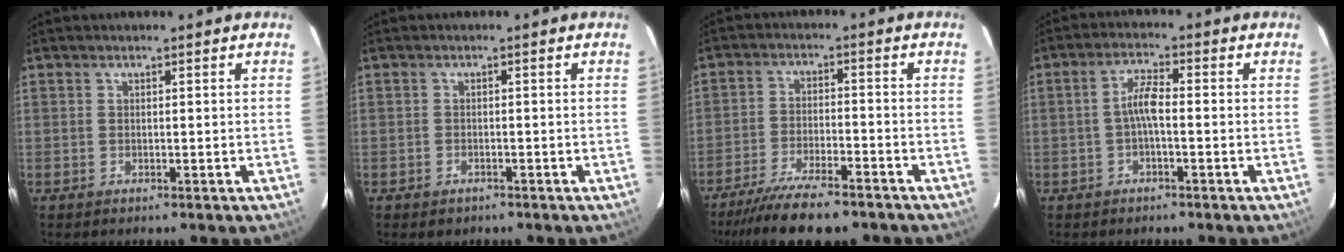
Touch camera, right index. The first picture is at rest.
{"total": 1.9, "force": [-1.2, 1.4, 0.5], "torque": [-0.012, 0.001, -0.014]}
{"total": 13.6, "force": [-11.3, 3.1, 7.0], "torque": [-0.156, -0.023, -0.187]}
{"total": 3.7, "force": [-1.0, 0.7, 3.5], "torque": [-0.072, 0.011, -0.021]}